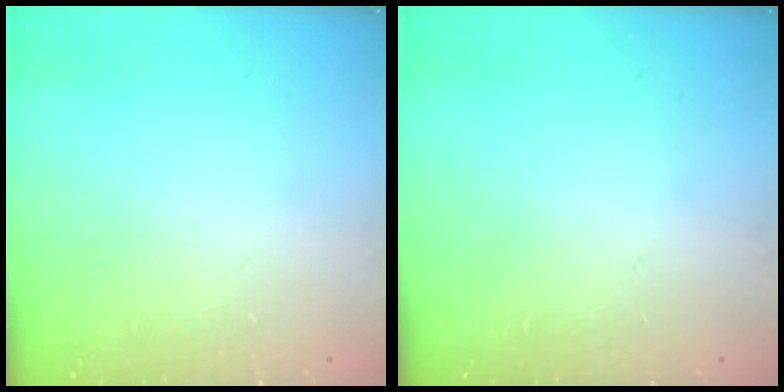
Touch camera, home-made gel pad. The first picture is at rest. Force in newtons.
{"total": 0.0}